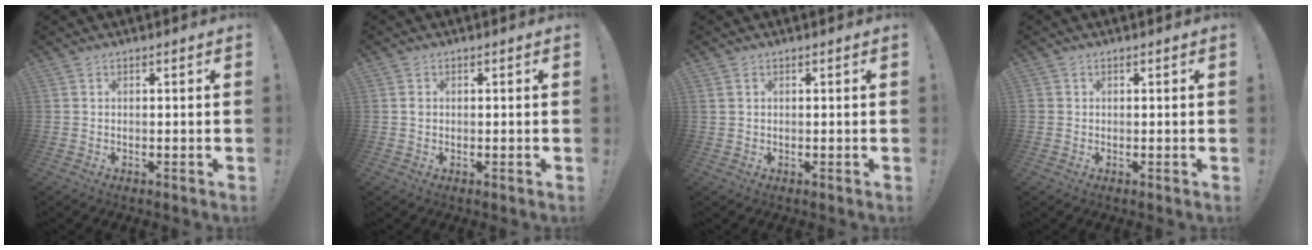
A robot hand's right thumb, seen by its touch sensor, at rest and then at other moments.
{"total": 0.7, "force": [-0.1, 0.6, 0.2], "torque": [-0.009, 0.006, -0.003]}
{"total": 1.2, "force": [0.5, 0.9, 0.6], "torque": [-0.009, 0.002, 0.008]}
{"total": 1.0, "force": [0.1, 0.9, 0.0], "torque": [-0.006, 0.005, 0.004]}